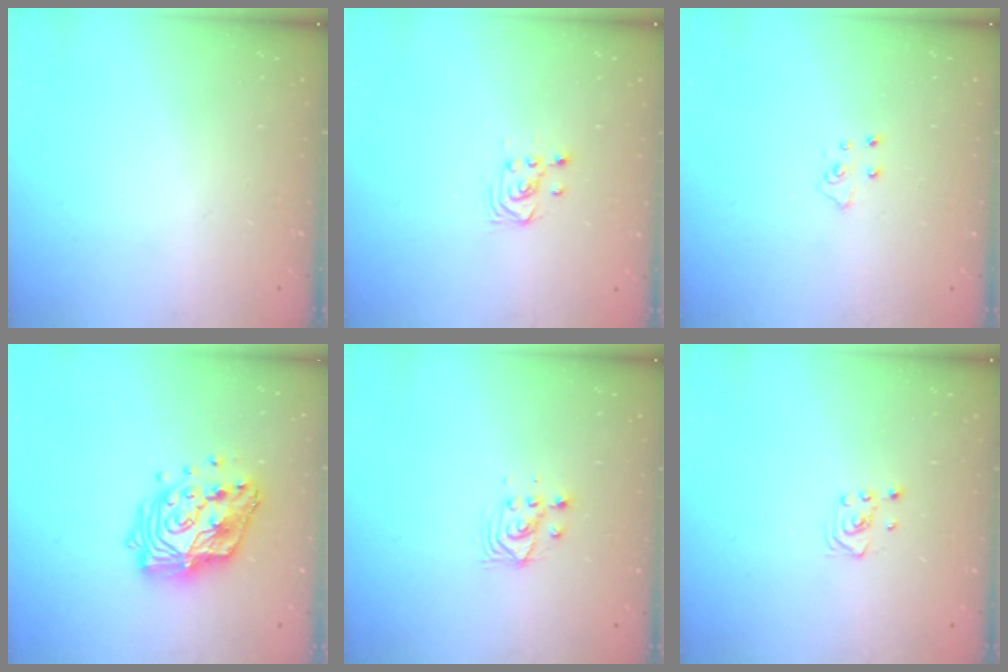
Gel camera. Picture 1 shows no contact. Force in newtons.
{"total": 3.5, "press": 3.4, "slide": 0.8}
{"total": 5.7, "press": 5.7, "slide": 0.4}
{"total": 15.9, "press": 15.9, "slide": 1.0}
{"total": 3.8, "press": 3.8, "slide": 0.2}
{"total": 2.6, "press": 2.4, "slide": 1.0}